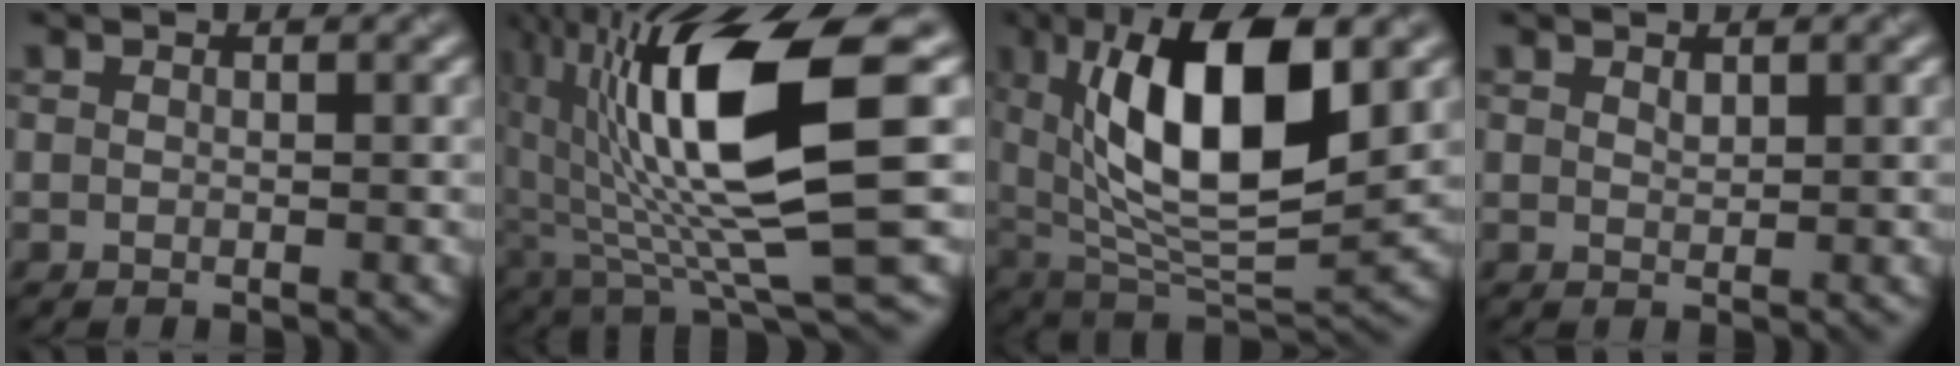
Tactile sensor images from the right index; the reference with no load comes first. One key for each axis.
{"total": 13.5, "fx": 2.0, "fy": 3.6, "fz": 12.8, "tx": -0.234, "ty": -0.018, "tz": 0.045}
{"total": 13.4, "fx": 3.6, "fy": 5.3, "fz": 11.7, "tx": -0.193, "ty": 0.000, "tz": 0.061}
{"total": 0.7, "fx": 0.6, "fy": 0.3, "fz": 0.4, "tx": -0.009, "ty": -0.002, "tz": 0.013}